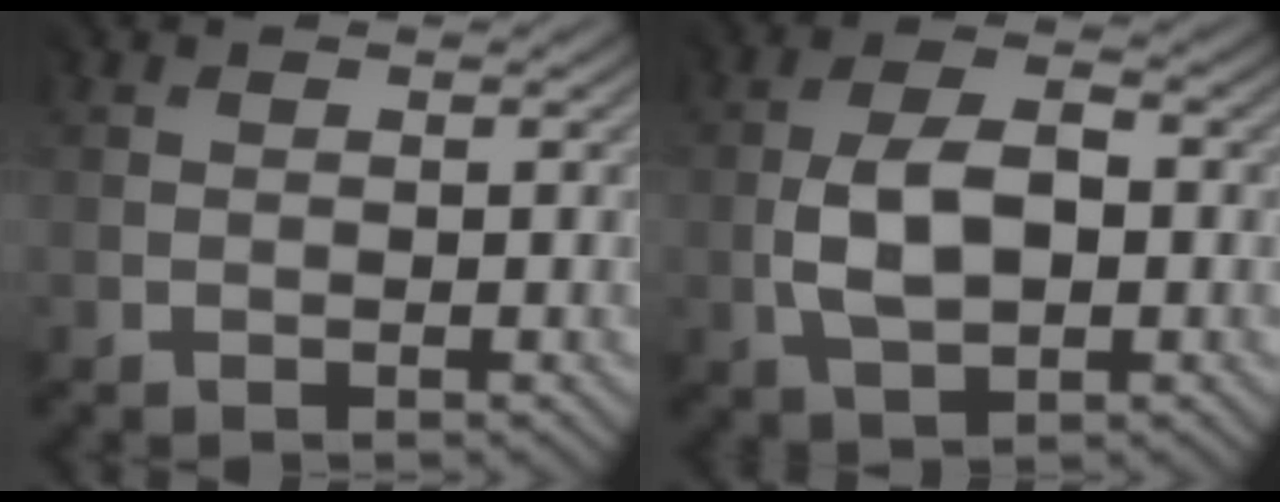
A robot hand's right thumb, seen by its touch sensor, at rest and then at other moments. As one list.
[{"total": 5.8, "force": [-0.6, 3.1, 4.8], "torque": [-0.094, 0.006, -0.013]}]